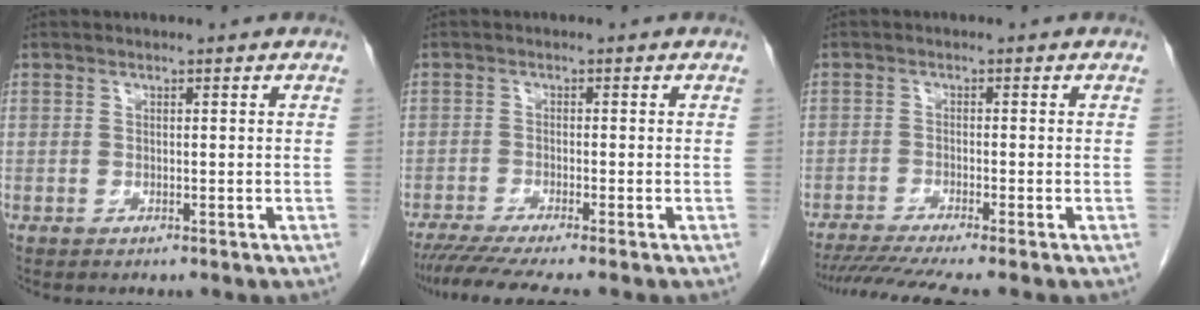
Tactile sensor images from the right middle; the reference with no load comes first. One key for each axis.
{"total": 7.6, "fx": -6.2, "fy": -0.8, "fz": 4.4, "tx": -0.066, "ty": -0.020, "tz": -0.101}
{"total": 7.9, "fx": -6.6, "fy": -1.0, "fz": 4.2, "tx": -0.064, "ty": -0.020, "tz": -0.107}